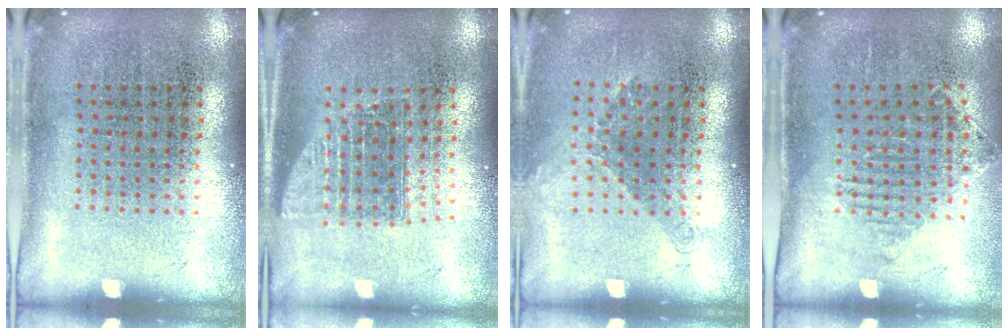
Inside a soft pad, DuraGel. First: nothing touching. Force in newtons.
{"total": 1.4, "press": 1.2, "slide": 0.8}
{"total": 1.2, "press": 0.9, "slide": 0.8}
{"total": 1.2, "press": 1.1, "slide": 0.5}